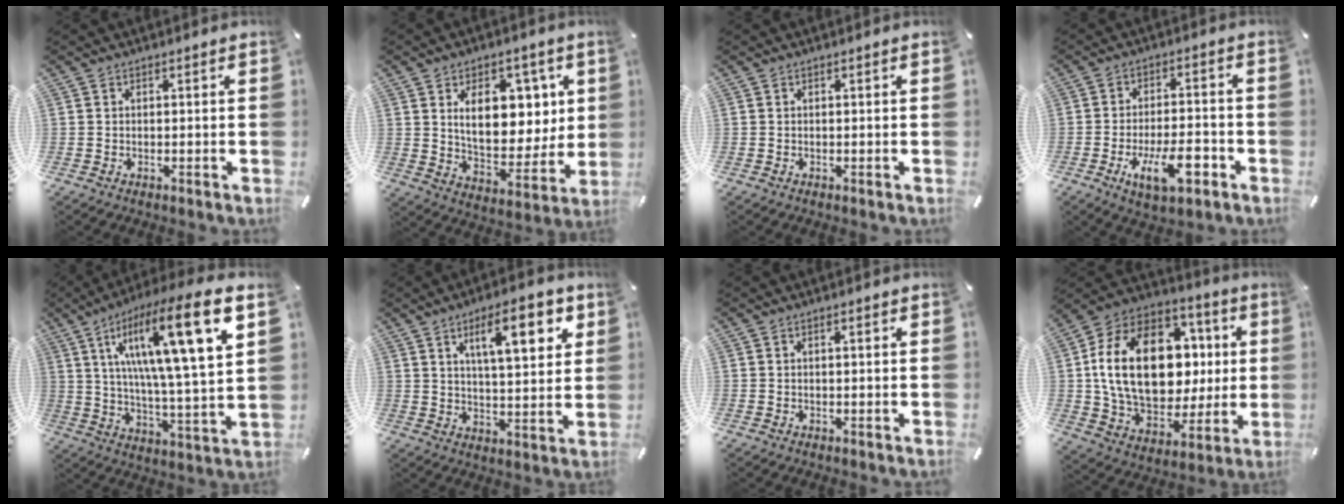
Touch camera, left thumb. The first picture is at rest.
{"total": 13.9, "force": [5.2, 9.4, 8.9], "torque": [-0.125, -0.018, 0.096]}
{"total": 0.0}
{"total": 12.3, "force": [-5.1, 5.6, 9.7], "torque": [-0.158, 0.011, -0.088]}
{"total": 20.6, "force": [10.4, 4.2, 17.3], "torque": [-0.298, -0.059, 0.147]}
{"total": 13.7, "force": [6.5, 4.8, 11.1], "torque": [-0.168, -0.015, 0.103]}
{"total": 0.7, "force": [0.1, 0.1, 0.7], "torque": [-0.012, 0.001, 0.001]}
{"total": 24.3, "force": [2.4, 17.0, 17.3], "torque": [-0.336, 0.004, 0.050]}